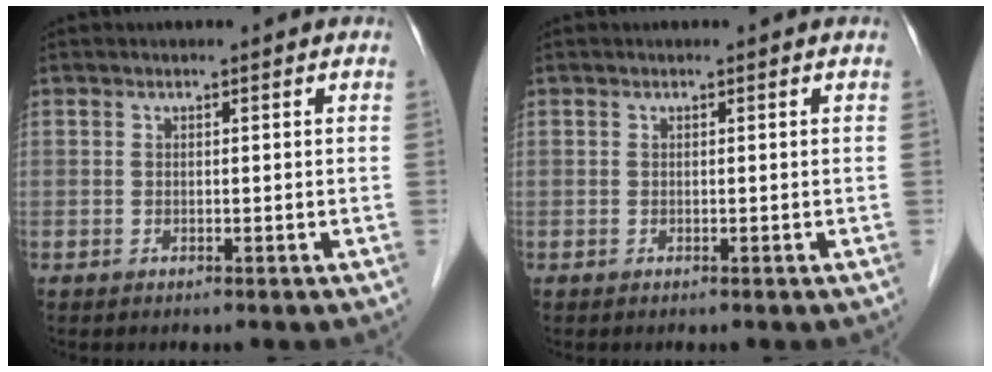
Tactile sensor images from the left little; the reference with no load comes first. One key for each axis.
{"total": 0.0}